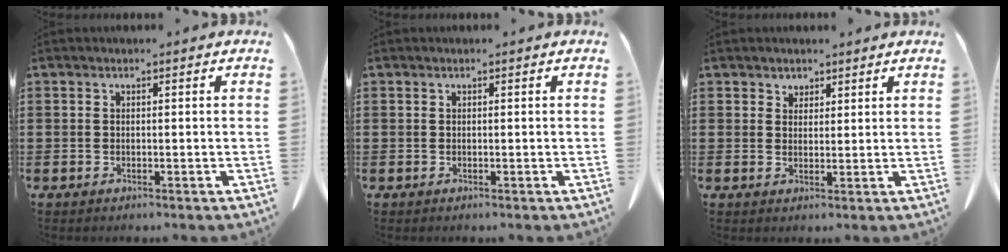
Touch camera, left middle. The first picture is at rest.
{"total": 0.0}
{"total": 2.2, "force": [1.8, 1.2, 0.0], "torque": [-0.005, 0.007, 0.035]}